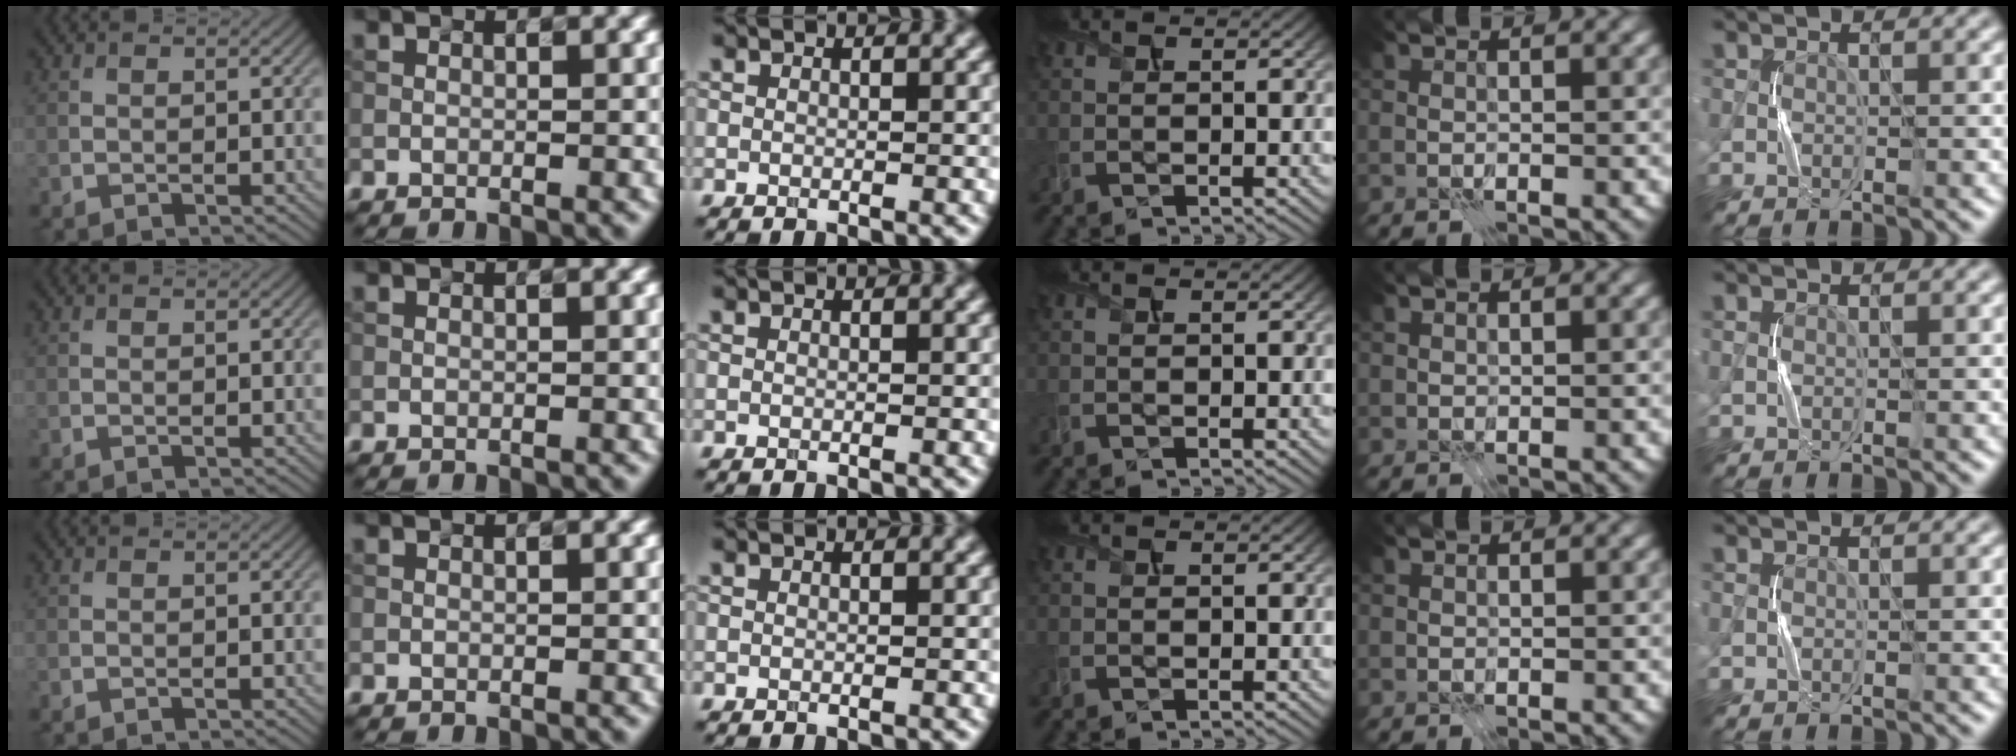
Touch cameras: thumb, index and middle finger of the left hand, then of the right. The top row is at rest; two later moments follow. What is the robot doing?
{"motion": "press", "object": "gel pad"}